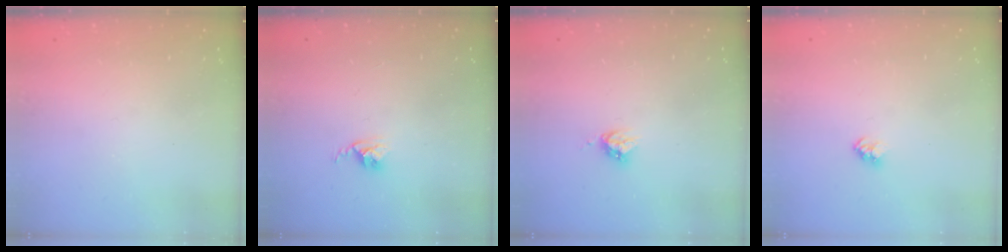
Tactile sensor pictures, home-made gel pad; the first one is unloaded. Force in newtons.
{"total": 2.8, "press": 2.7, "slide": 0.4}
{"total": 3.9, "press": 3.9, "slide": 0.1}
{"total": 2.4, "press": 2.4, "slide": 0.2}